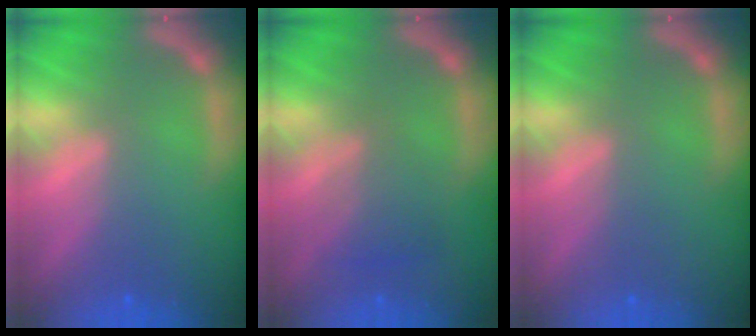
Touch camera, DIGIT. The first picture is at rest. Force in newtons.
{"total": 3.0}
{"total": 0.0}